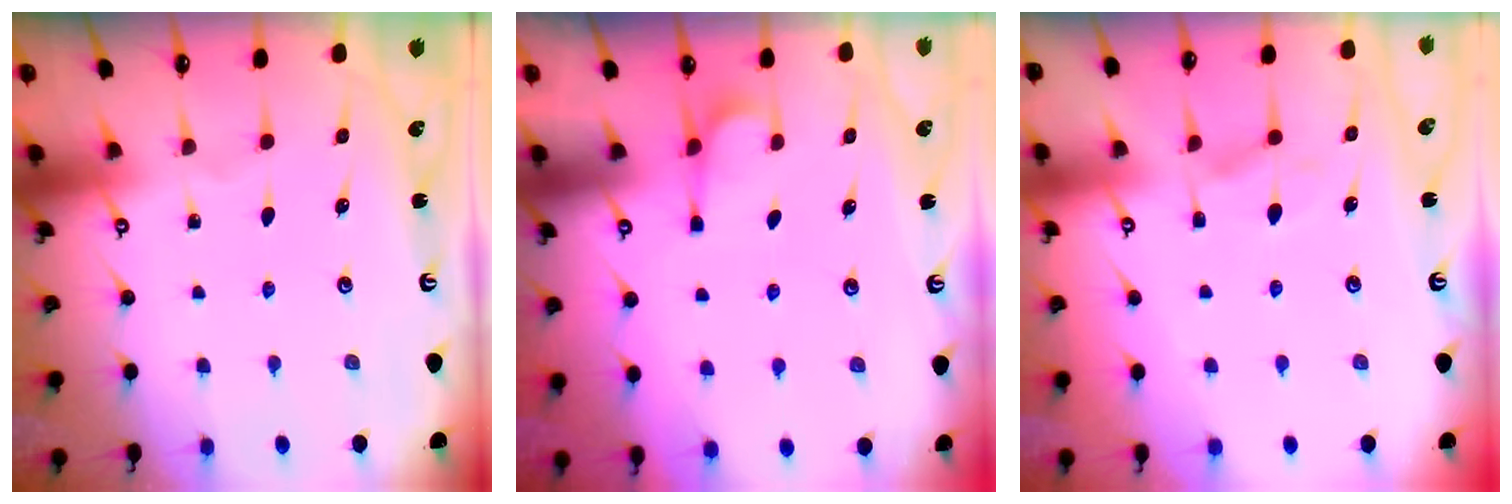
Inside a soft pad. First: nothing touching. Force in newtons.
{"total": 2.4, "press": 2.2, "slide": 1.0}
{"total": 1.0, "press": 0.2, "slide": 0.9}